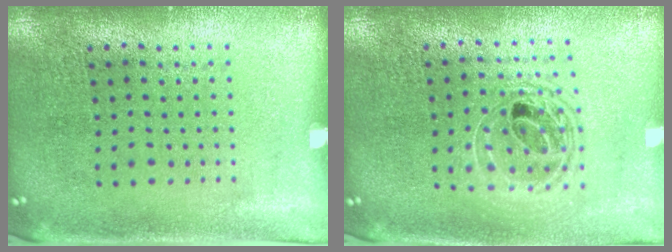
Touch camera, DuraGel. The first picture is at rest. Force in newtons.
{"total": 1.7, "press": 1.4, "slide": 1.0}